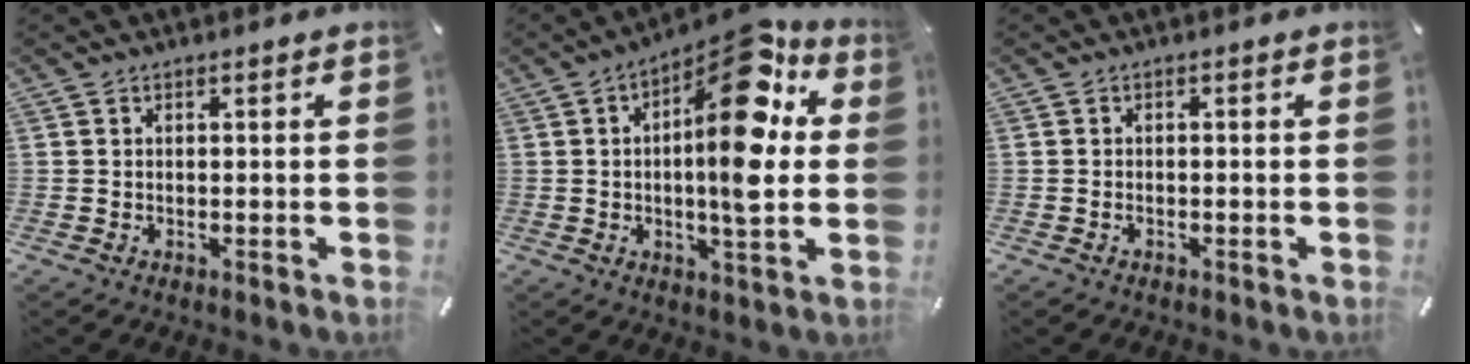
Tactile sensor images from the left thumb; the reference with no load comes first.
{"total": 18.0, "force": [5.1, 6.0, 16.1], "torque": [-0.226, -0.039, 0.074]}
{"total": 1.0, "force": [-0.6, 0.5, 0.7], "torque": [-0.015, 0.000, -0.011]}